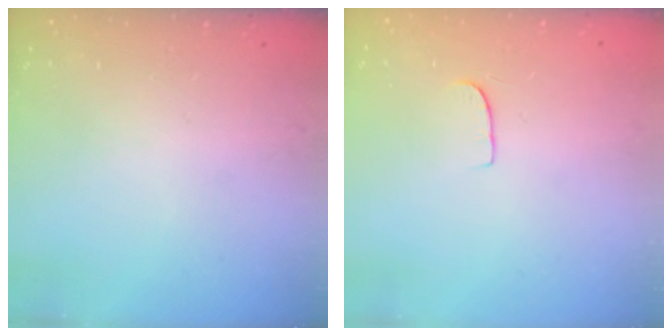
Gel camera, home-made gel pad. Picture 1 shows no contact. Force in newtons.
{"total": 5.8, "press": 5.8, "slide": 0.3}